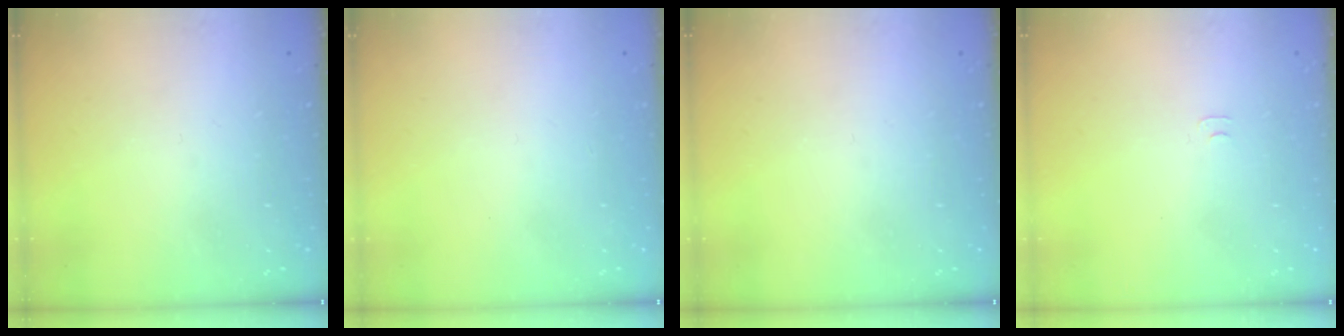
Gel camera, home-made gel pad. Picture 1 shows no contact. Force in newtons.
{"total": 1.5, "press": 1.5, "slide": 0.1}
{"total": 0.0}
{"total": 3.7, "press": 3.7, "slide": 0.4}